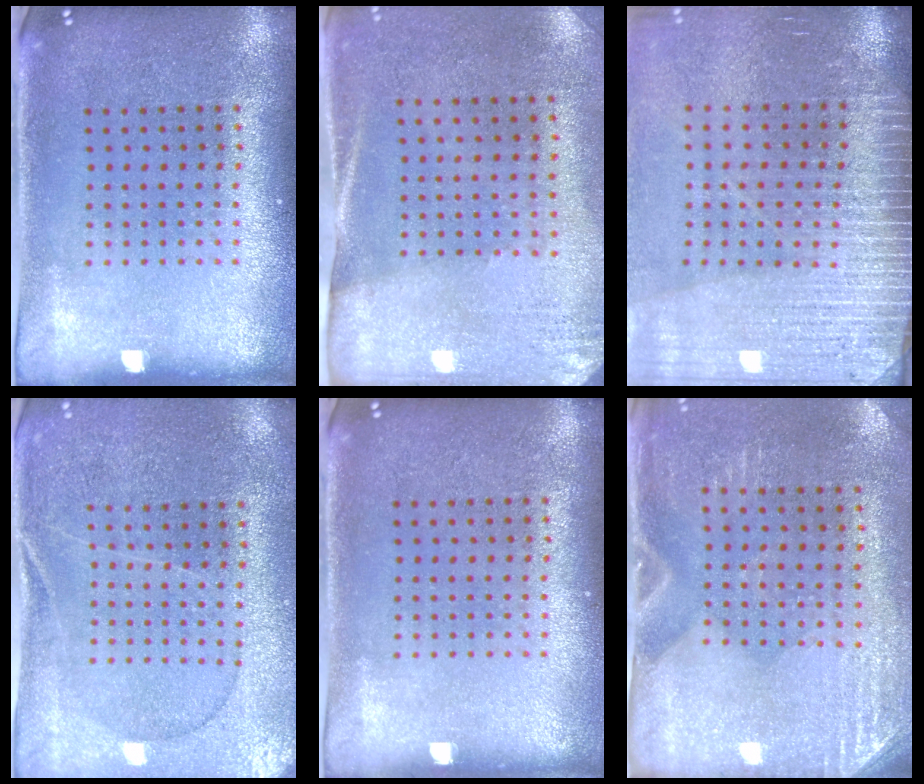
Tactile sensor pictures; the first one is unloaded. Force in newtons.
{"total": 2.6, "press": 2.3, "slide": 1.3}
{"total": 3.7, "press": 3.3, "slide": 1.6}
{"total": 0.5, "press": 0.4, "slide": 0.4}
{"total": 0.0}
{"total": 2.9, "press": 2.5, "slide": 1.3}